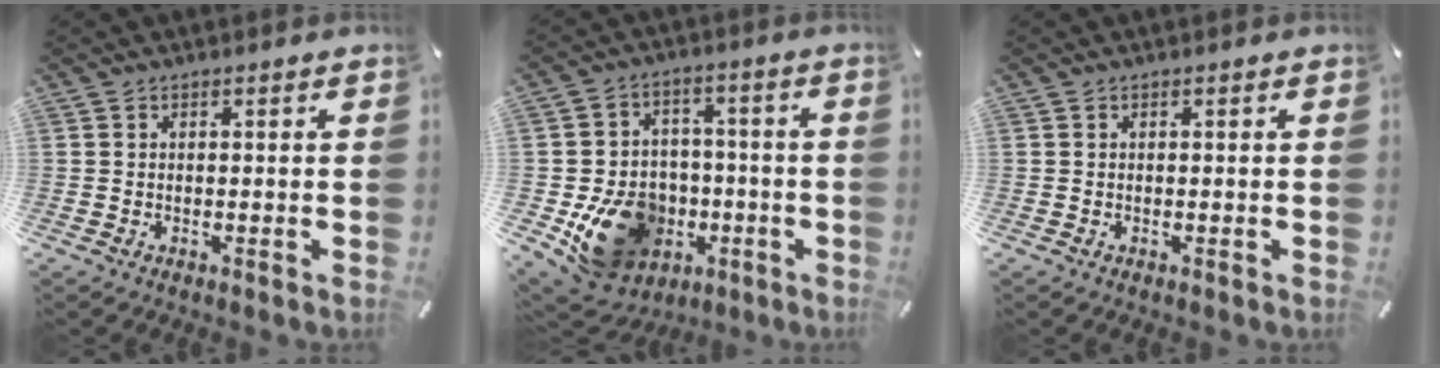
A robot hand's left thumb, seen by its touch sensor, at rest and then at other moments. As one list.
[{"total": 17.0, "force": [-5.4, 13.8, 8.4], "torque": [-0.138, 0.030, -0.074]}, {"total": 0.0}]